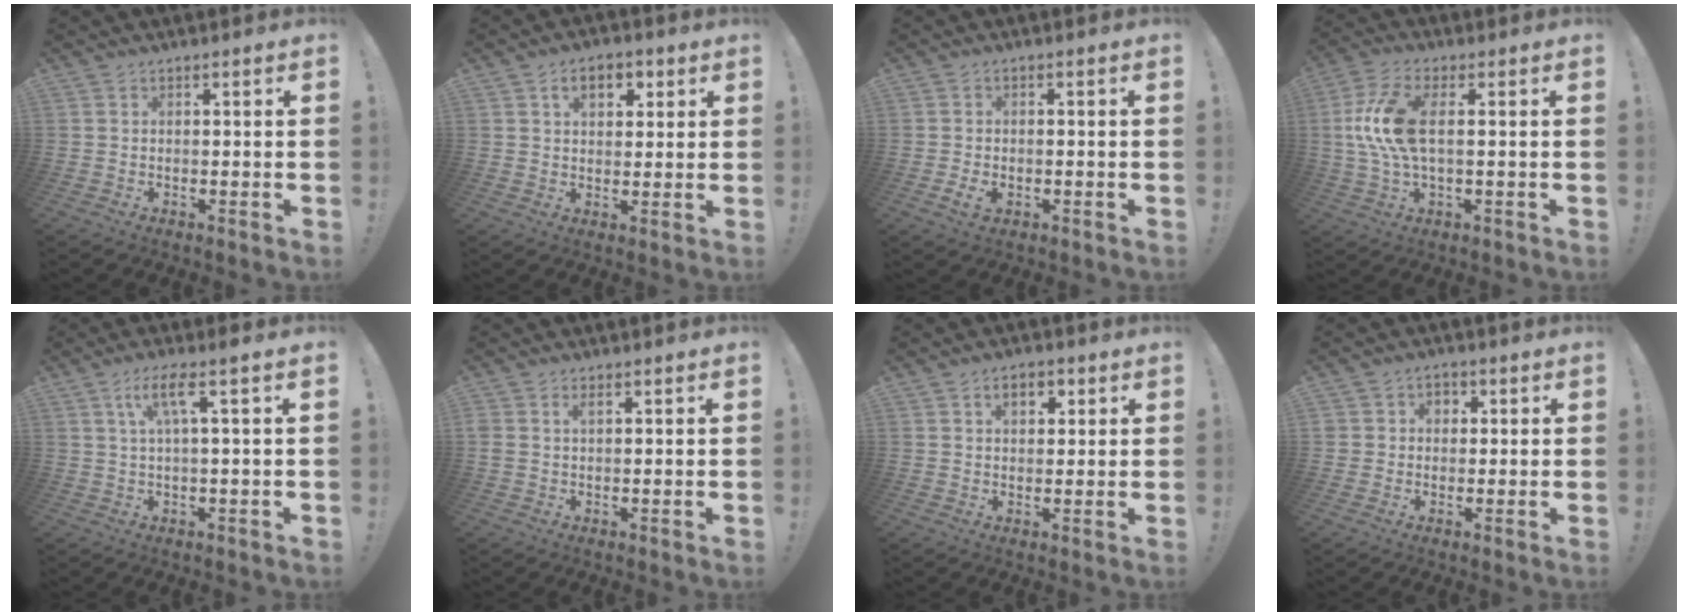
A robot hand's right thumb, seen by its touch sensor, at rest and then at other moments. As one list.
[{"total": 7.3, "force": [2.8, 4.9, 4.7], "torque": [-0.062, 0.003, 0.048]}, {"total": 3.4, "force": [-1.6, 1.9, 2.4], "torque": [-0.039, 0.005, -0.028]}, {"total": 12.8, "force": [1.2, 5.5, 11.5], "torque": [-0.225, -0.002, 0.026]}, {"total": 7.4, "force": [2.2, 0.7, 7.1], "torque": [-0.136, 0.007, 0.033]}, {"total": 1.9, "force": [0.7, 1.1, 1.4], "torque": [-0.031, 0.004, 0.013]}, {"total": 4.9, "force": [1.8, 3.2, 3.2], "torque": [-0.040, 0.001, 0.026]}, {"total": 3.9, "force": [0.4, 3.8, 1.1], "torque": [-0.021, 0.005, 0.008]}]